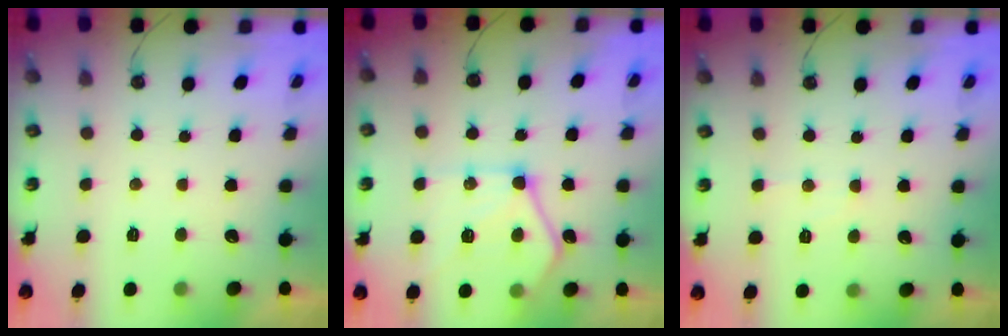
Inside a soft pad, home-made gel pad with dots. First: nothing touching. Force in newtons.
{"total": 17.1, "press": 17.1, "slide": 1.6}
{"total": 5.5, "press": 5.5, "slide": 0.8}